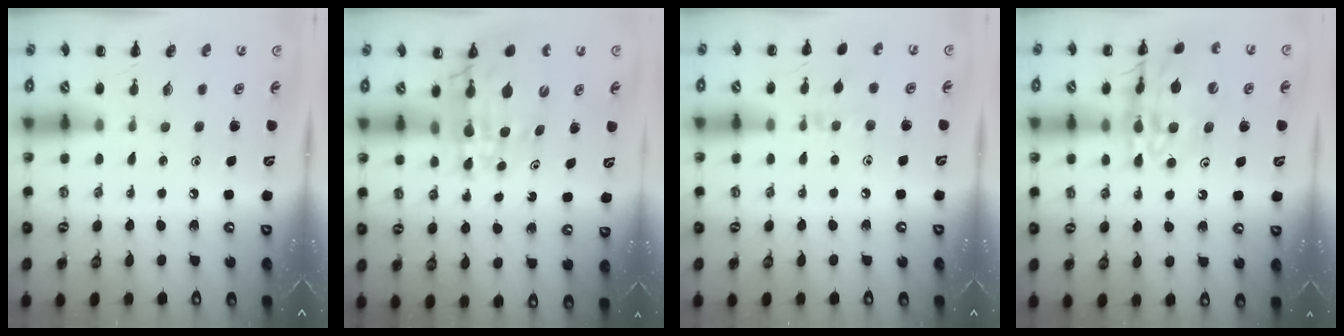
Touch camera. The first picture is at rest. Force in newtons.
{"total": 11.9, "press": 11.3, "slide": 3.6}
{"total": 5.4, "press": 5.0, "slide": 1.9}
{"total": 17.7, "press": 17.6, "slide": 1.6}